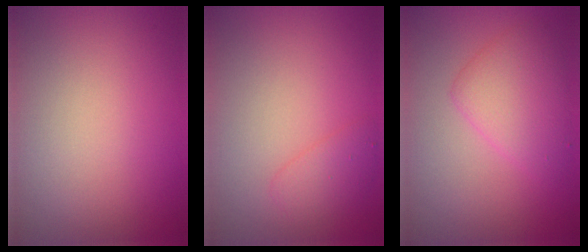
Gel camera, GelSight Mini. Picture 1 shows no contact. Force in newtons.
{"total": 1.7, "press": 1.7, "slide": 0.1}
{"total": 3.6, "press": 3.6, "slide": 0.2}